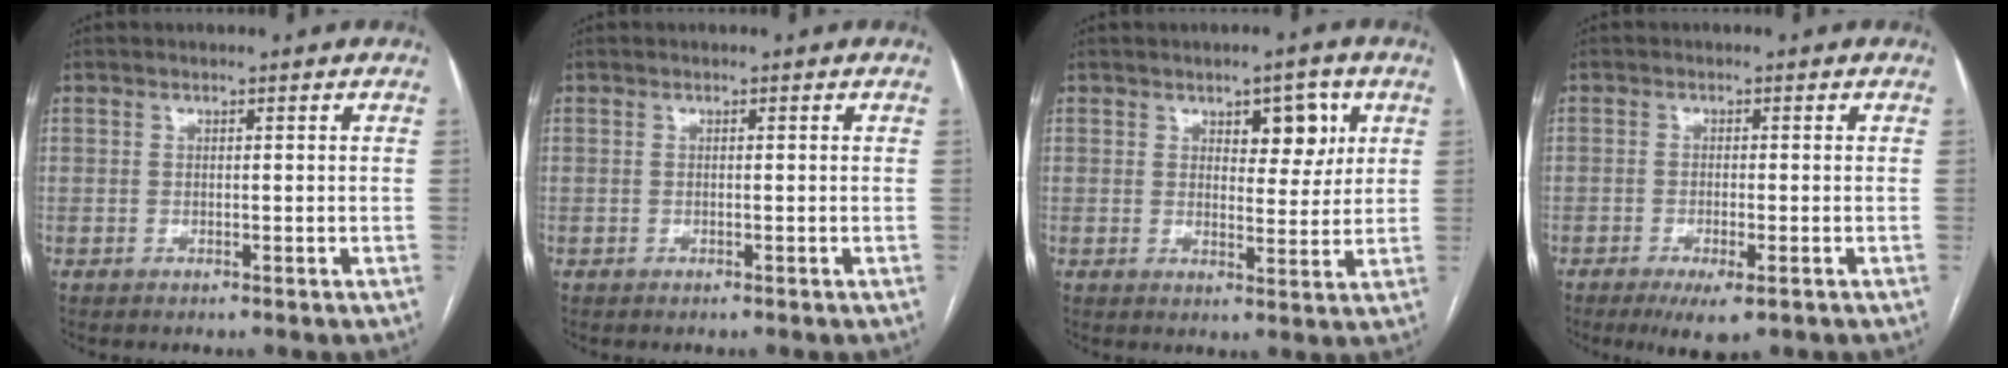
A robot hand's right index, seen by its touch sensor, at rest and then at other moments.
{"total": 0.0}
{"total": 6.1, "force": [2.7, 2.8, 4.7], "torque": [-0.056, 0.003, 0.038]}
{"total": 4.9, "force": [-2.7, 1.1, 3.9], "torque": [-0.062, -0.010, -0.039]}